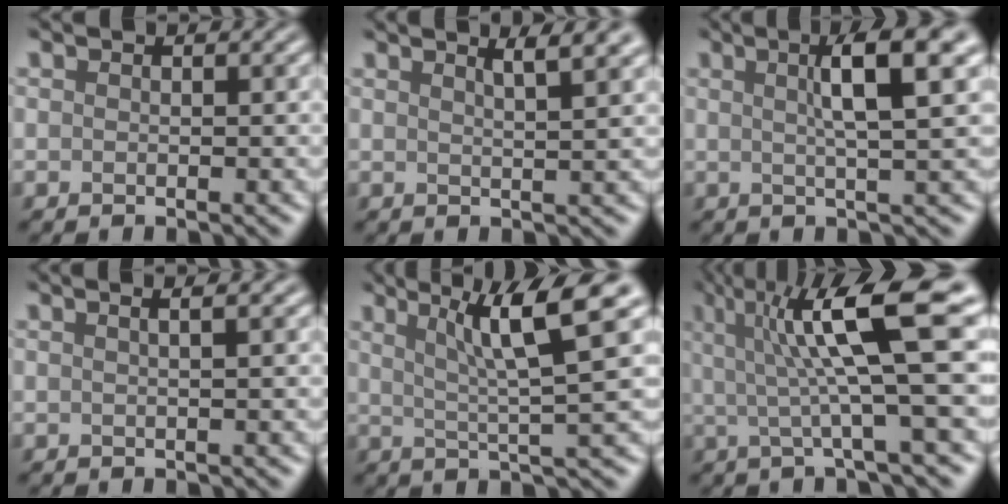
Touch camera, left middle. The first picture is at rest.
{"total": 4.1, "force": [2.6, 1.1, 2.9], "torque": [-0.016, 0.023, 0.010]}
{"total": 5.8, "force": [1.9, 1.0, 5.4], "torque": [-0.078, 0.014, 0.024]}
{"total": 3.7, "force": [1.7, 1.8, 2.7], "torque": [-0.011, 0.028, -0.014]}
{"total": 7.8, "force": [3.3, 1.0, 7.0], "torque": [-0.107, 0.016, 0.056]}
{"total": 9.7, "force": [2.3, 1.8, 9.3], "torque": [-0.141, 0.008, 0.033]}